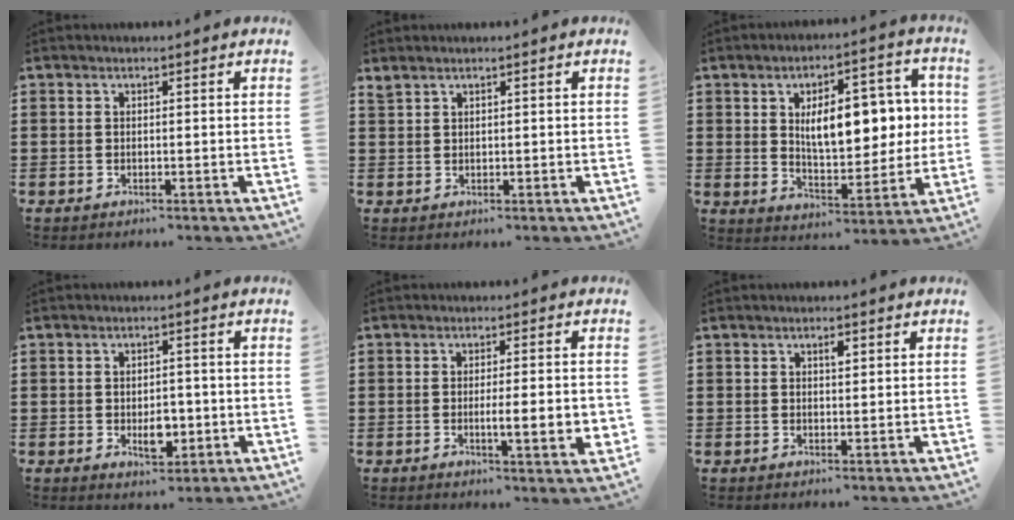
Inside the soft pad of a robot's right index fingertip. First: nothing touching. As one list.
[{"total": 1.0, "force": [0.9, 0.3, 0.4], "torque": [-0.009, 0.000, 0.017]}, {"total": 10.7, "force": [1.9, 5.2, 9.2], "torque": [-0.138, 0.002, 0.027]}, {"total": 4.4, "force": [-1.0, 2.5, 3.5], "torque": [-0.055, 0.003, -0.018]}, {"total": 5.4, "force": [-0.8, 0.7, 5.3], "torque": [-0.080, -0.009, -0.014]}, {"total": 1.2, "force": [0.5, 0.5, 1.0], "torque": [-0.013, 0.000, 0.007]}]